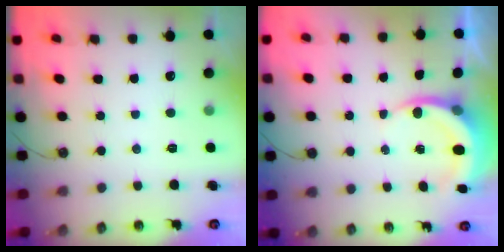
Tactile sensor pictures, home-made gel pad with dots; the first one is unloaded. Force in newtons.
{"total": 5.3, "press": 5.3, "slide": 0.3}